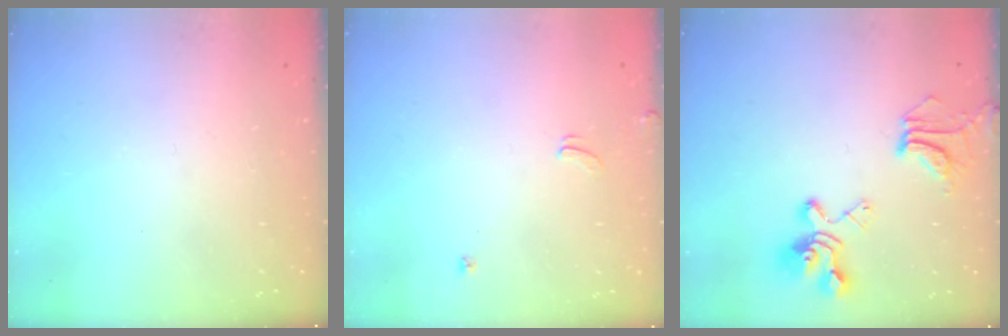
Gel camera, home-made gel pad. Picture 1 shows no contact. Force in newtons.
{"total": 1.6, "press": 1.5, "slide": 0.3}
{"total": 11.4, "press": 11.2, "slide": 2.2}